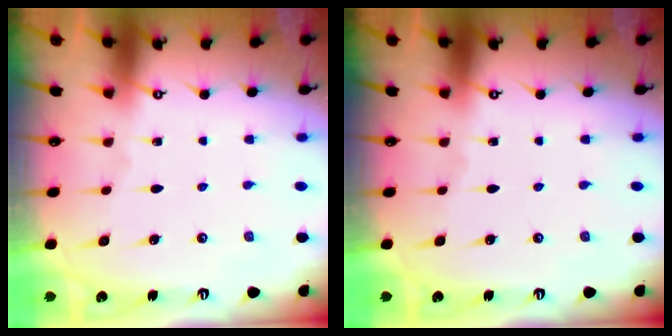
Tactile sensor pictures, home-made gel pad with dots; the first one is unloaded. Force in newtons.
{"total": 0.0}